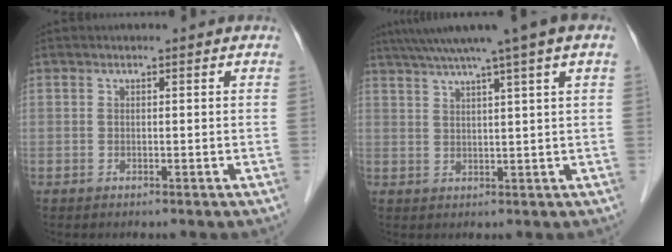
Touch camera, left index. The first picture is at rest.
{"total": 10.3, "force": [6.9, -1.3, 7.4], "torque": [-0.118, 0.035, 0.097]}